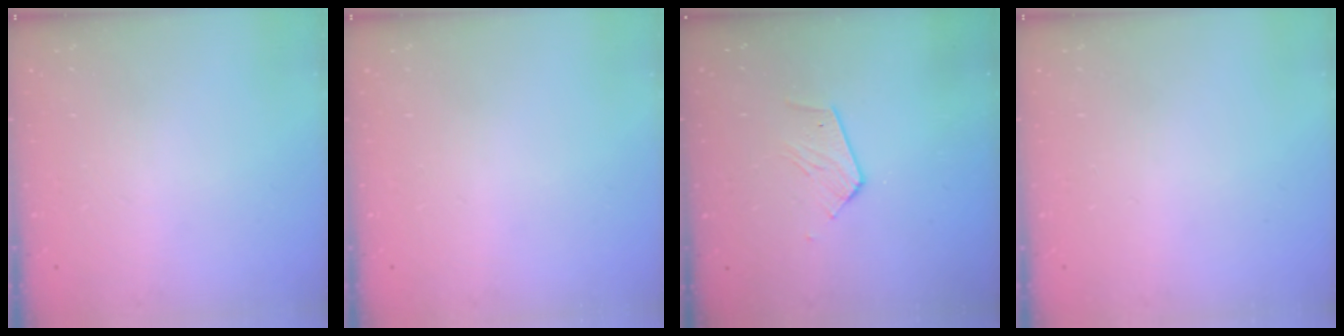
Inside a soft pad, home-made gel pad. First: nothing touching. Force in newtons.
{"total": 0.0}
{"total": 5.3, "press": 5.3, "slide": 0.5}
{"total": 0.0}